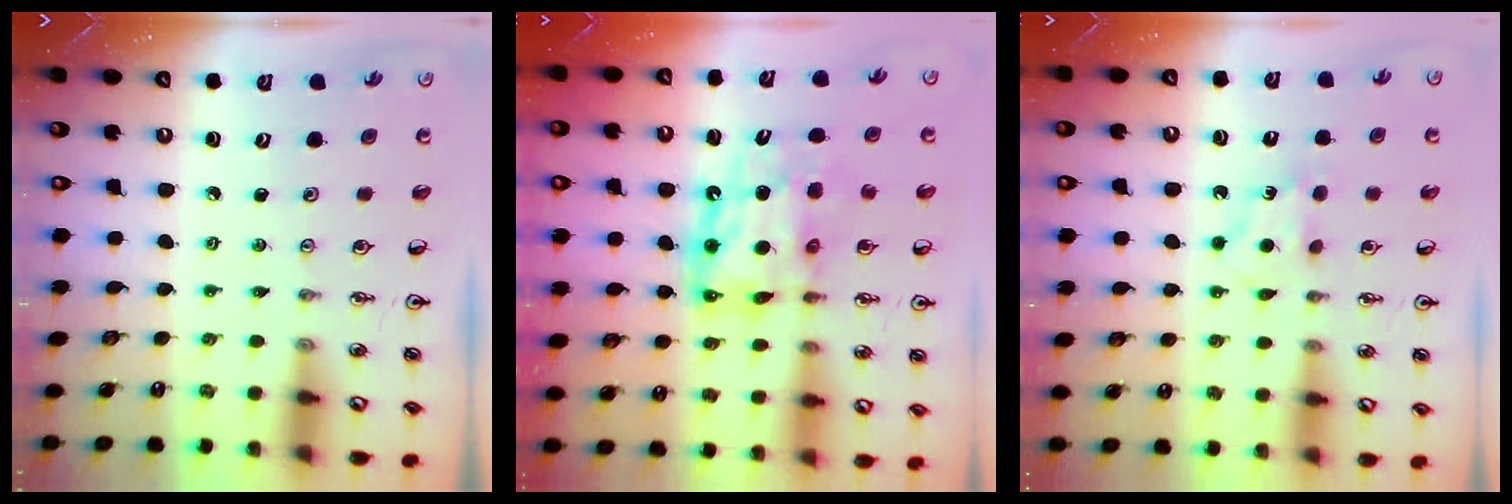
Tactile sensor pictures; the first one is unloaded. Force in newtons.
{"total": 12.5, "press": 12.5, "slide": 1.2}
{"total": 5.5, "press": 5.4, "slide": 0.7}